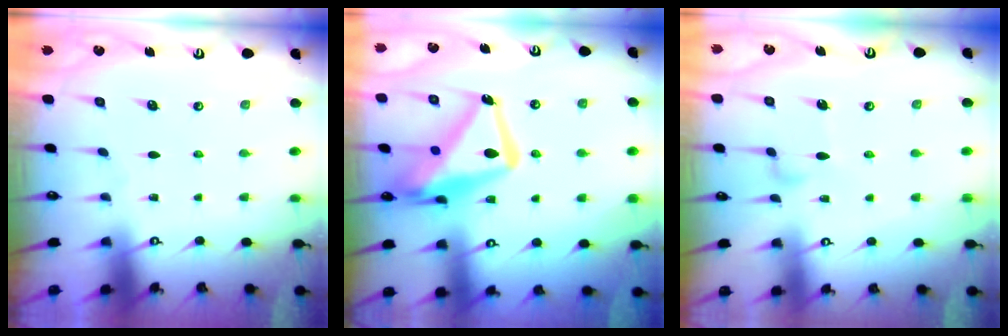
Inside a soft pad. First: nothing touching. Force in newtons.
{"total": 18.1, "press": 18.0, "slide": 1.8}
{"total": 9.1, "press": 9.1, "slide": 0.5}